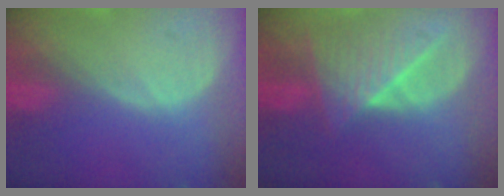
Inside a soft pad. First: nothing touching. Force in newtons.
{"total": 7.7, "press": 7.3, "slide": 2.5}